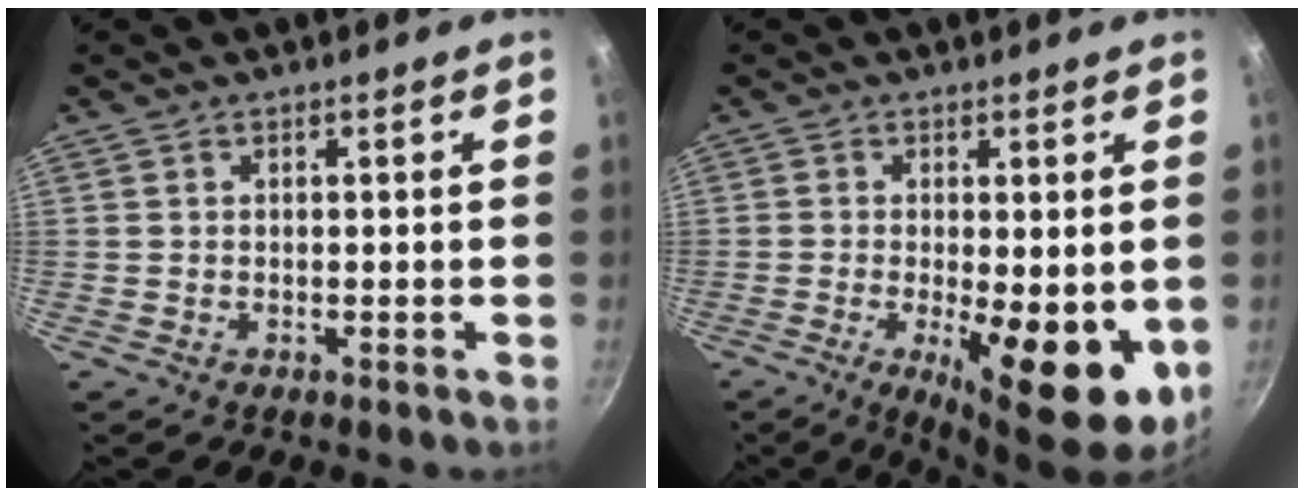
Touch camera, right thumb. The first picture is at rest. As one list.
[{"total": 12.8, "force": [-2.7, 4.1, 11.8], "torque": [-0.162, -0.011, -0.028]}]